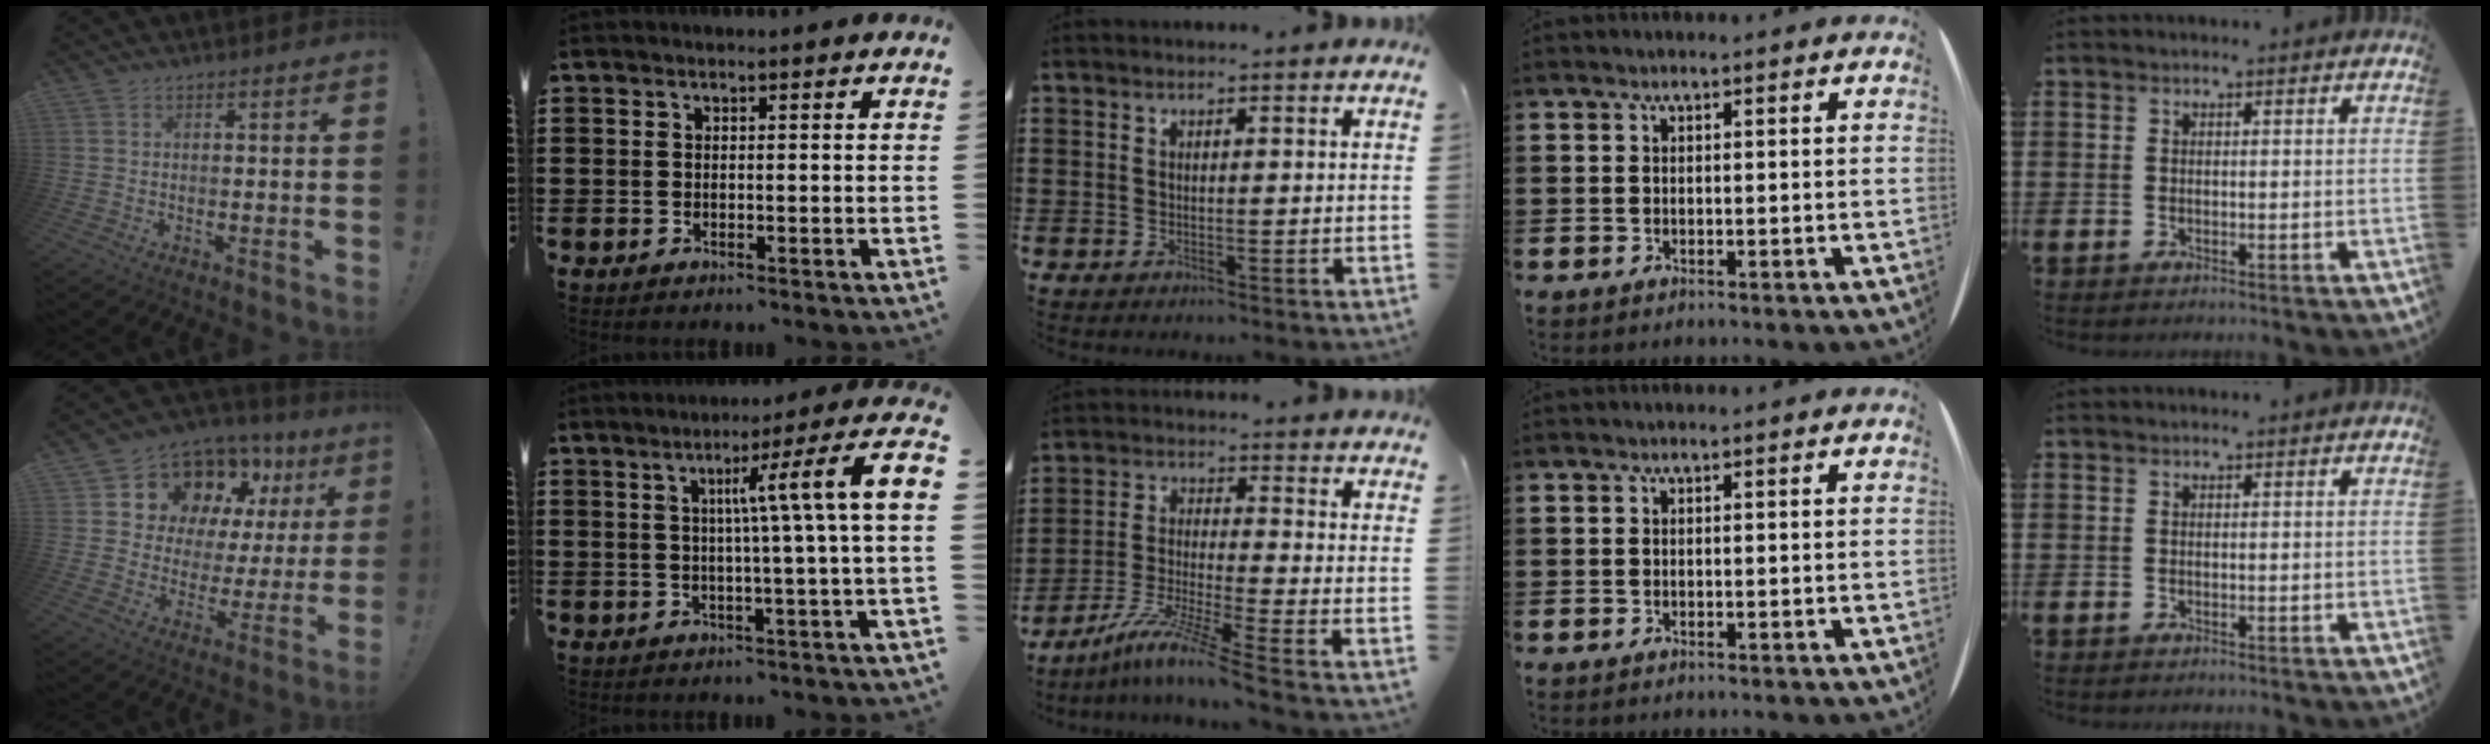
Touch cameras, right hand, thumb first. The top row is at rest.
{"thumb": {"total": 12.6, "force": [8.0, 7.8, 5.8], "torque": [-0.092, -0.065, 0.151]}, "index": {"total": 9.1, "force": [1.4, -1.1, 9.0], "torque": [-0.152, -0.008, 0.013]}, "middle": {"total": 7.8, "force": [-5.9, -0.2, 5.1], "torque": [-0.105, -0.018, -0.116]}}